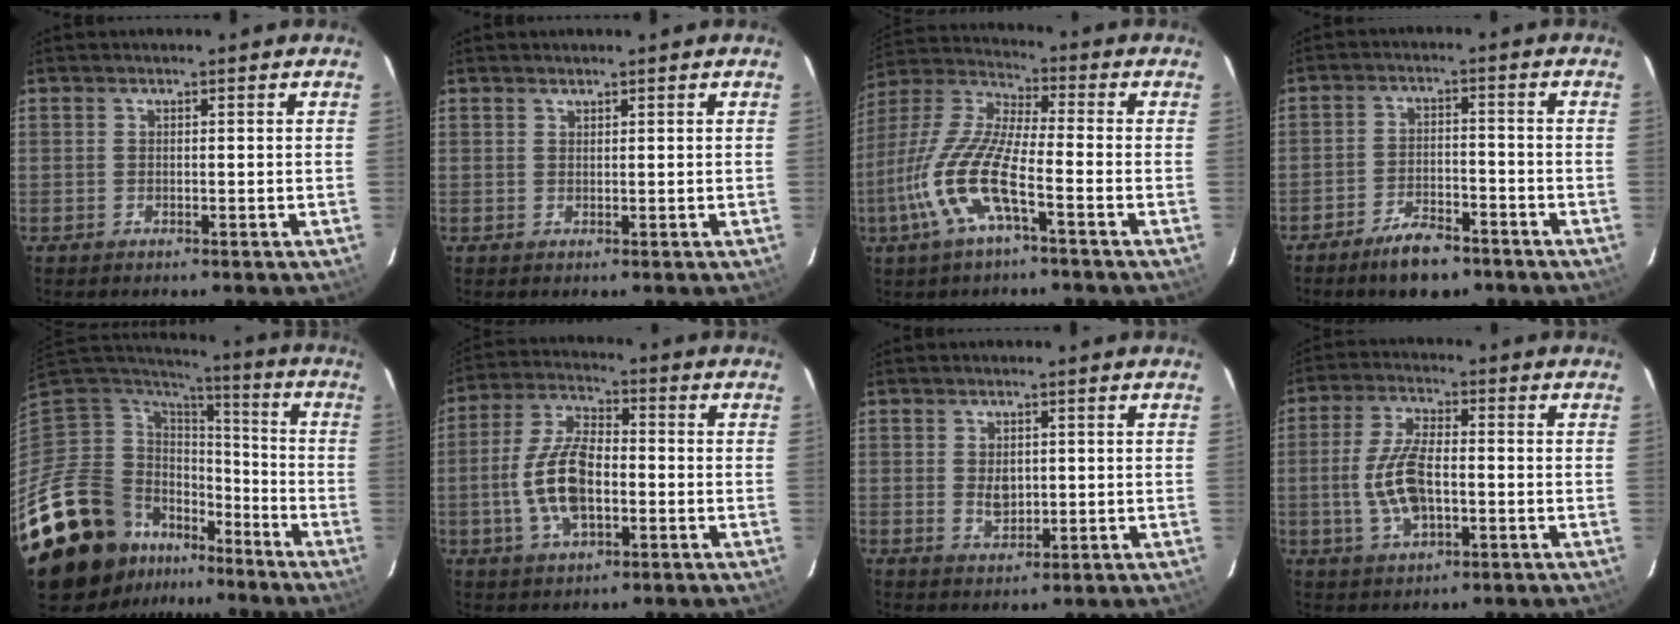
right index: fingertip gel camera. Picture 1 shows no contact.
{"total": 0.6, "force": [0.5, 0.2, 0.1], "torque": [-0.001, 0.002, 0.011]}
{"total": 13.5, "force": [-5.5, 2.4, 12.0], "torque": [-0.261, -0.008, -0.113]}
{"total": 7.8, "force": [-5.9, 3.1, 4.1], "torque": [-0.092, 0.007, -0.094]}
{"total": 19.4, "force": [-12.2, 12.3, 8.8], "torque": [-0.206, 0.001, -0.199]}
{"total": 11.8, "force": [-2.5, 5.6, 10.1], "torque": [-0.212, 0.005, -0.044]}
{"total": 3.5, "force": [0.2, 2.5, 2.5], "torque": [-0.042, -0.004, 0.008]}
{"total": 9.6, "force": [-1.7, 4.3, 8.4], "torque": [-0.176, 0.001, -0.029]}